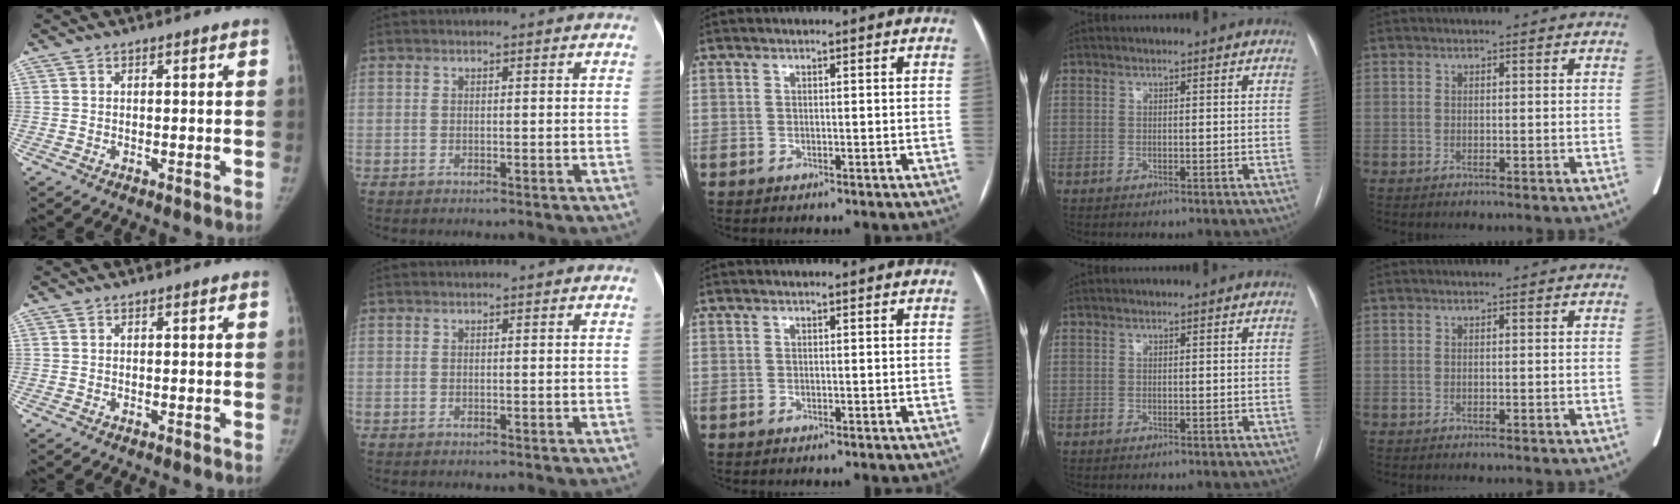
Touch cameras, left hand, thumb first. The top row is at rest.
{}